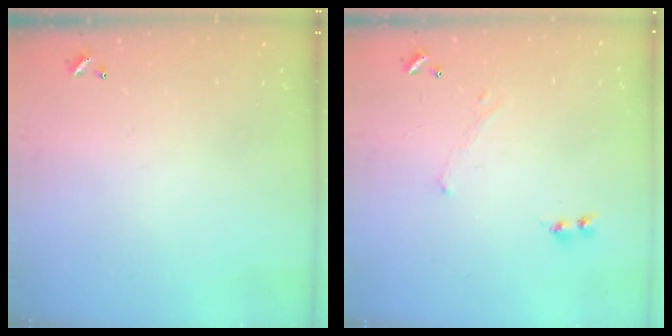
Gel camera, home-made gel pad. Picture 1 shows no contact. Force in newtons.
{"total": 0.7, "press": 0.7, "slide": 0.3}